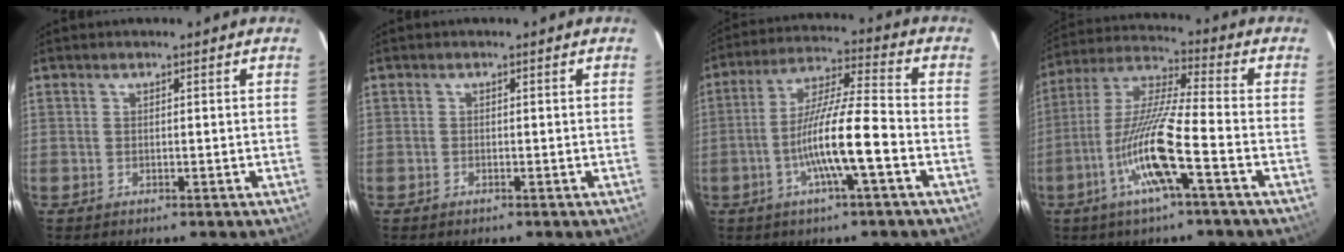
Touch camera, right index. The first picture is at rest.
{"total": 0.0}
{"total": 11.7, "force": [-3.7, 0.2, 11.1], "torque": [-0.208, 0.004, -0.071]}
{"total": 13.4, "force": [-5.0, 0.1, 12.5], "torque": [-0.257, -0.001, -0.101]}